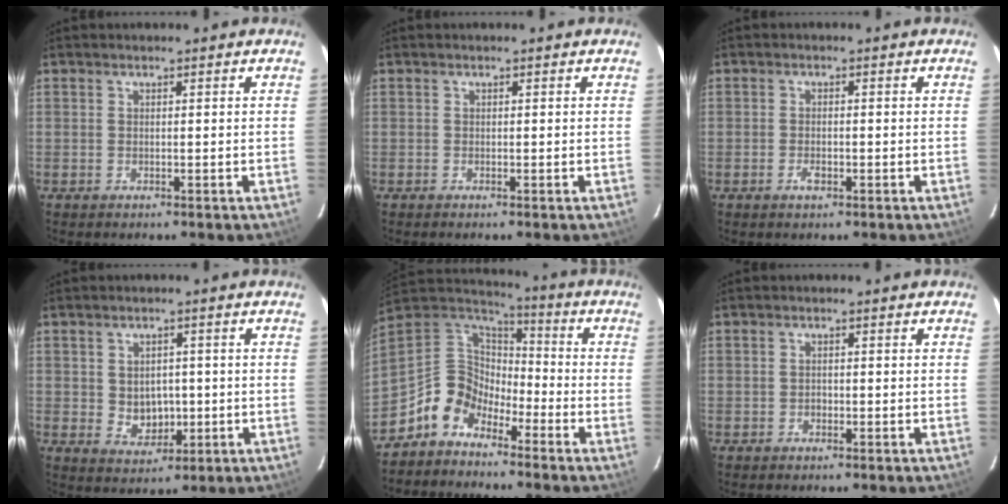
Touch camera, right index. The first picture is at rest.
{"total": 0.0}
{"total": 2.0, "force": [-0.9, 0.9, 1.5], "torque": [-0.029, 0.000, -0.016]}
{"total": 5.4, "force": [-0.2, 4.6, 2.8], "torque": [-0.049, 0.000, 0.010]}
{"total": 10.5, "force": [-7.4, 6.7, 3.4], "torque": [-0.079, 0.037, -0.156]}
{"total": 0.8, "force": [-0.3, 0.6, 0.3], "torque": [-0.003, 0.002, -0.005]}